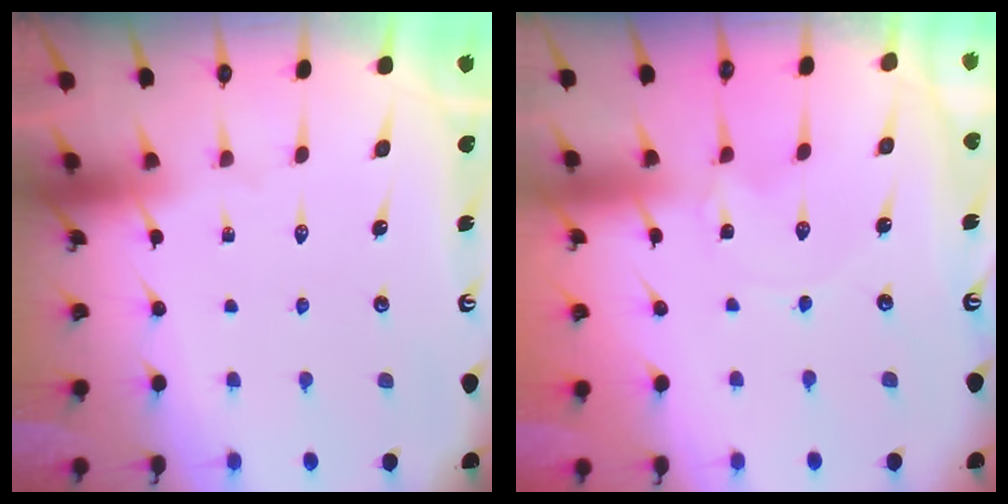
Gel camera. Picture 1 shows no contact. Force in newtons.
{"total": 0.0}